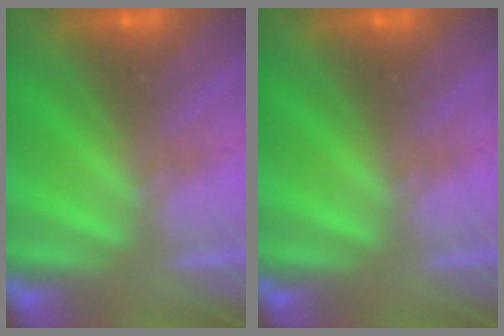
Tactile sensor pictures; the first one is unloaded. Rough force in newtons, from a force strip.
{"total": 0.0}